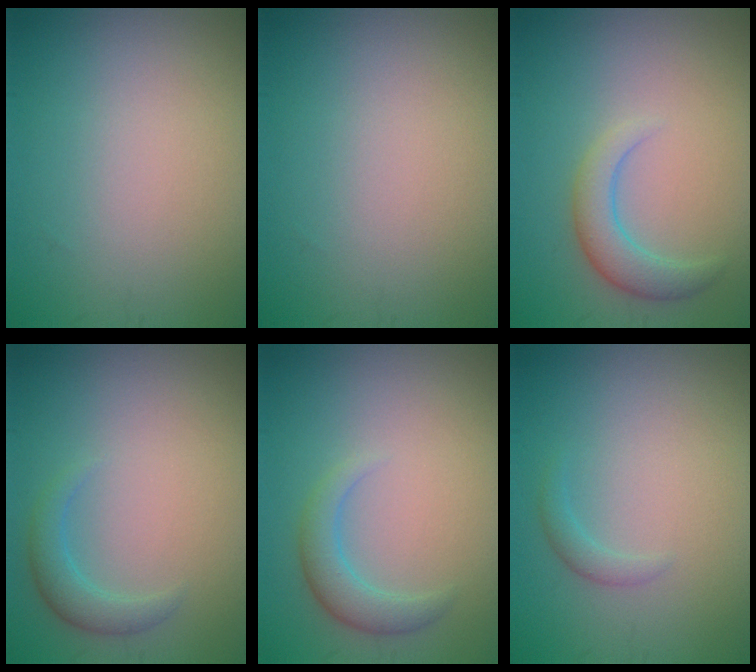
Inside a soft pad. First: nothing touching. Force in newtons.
{"total": 0.0}
{"total": 2.9, "press": 2.9, "slide": 0.1}
{"total": 2.1, "press": 2.1, "slide": 0.2}
{"total": 2.5, "press": 2.5, "slide": 0.1}
{"total": 1.0, "press": 1.0, "slide": 0.0}